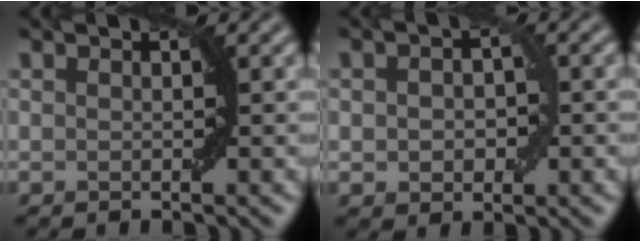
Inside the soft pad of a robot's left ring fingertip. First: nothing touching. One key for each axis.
{"total": 3.1, "fx": 0.0, "fy": 2.1, "fz": 2.3, "tx": -0.028, "ty": 0.002, "tz": -0.001}